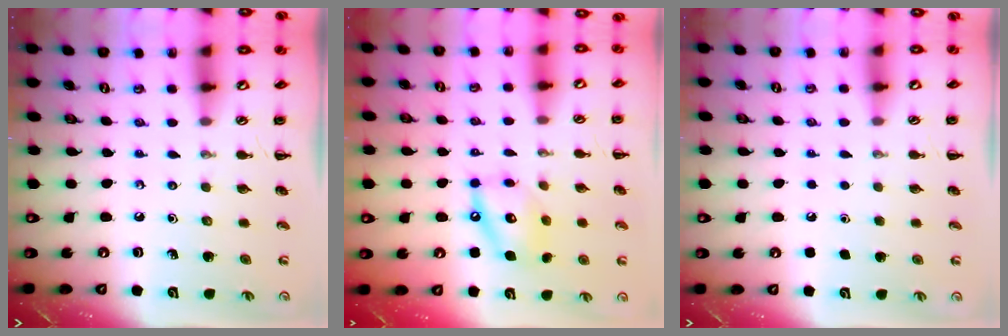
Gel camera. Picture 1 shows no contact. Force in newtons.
{"total": 11.9, "press": 11.7, "slide": 2.3}
{"total": 1.8, "press": 1.7, "slide": 0.1}